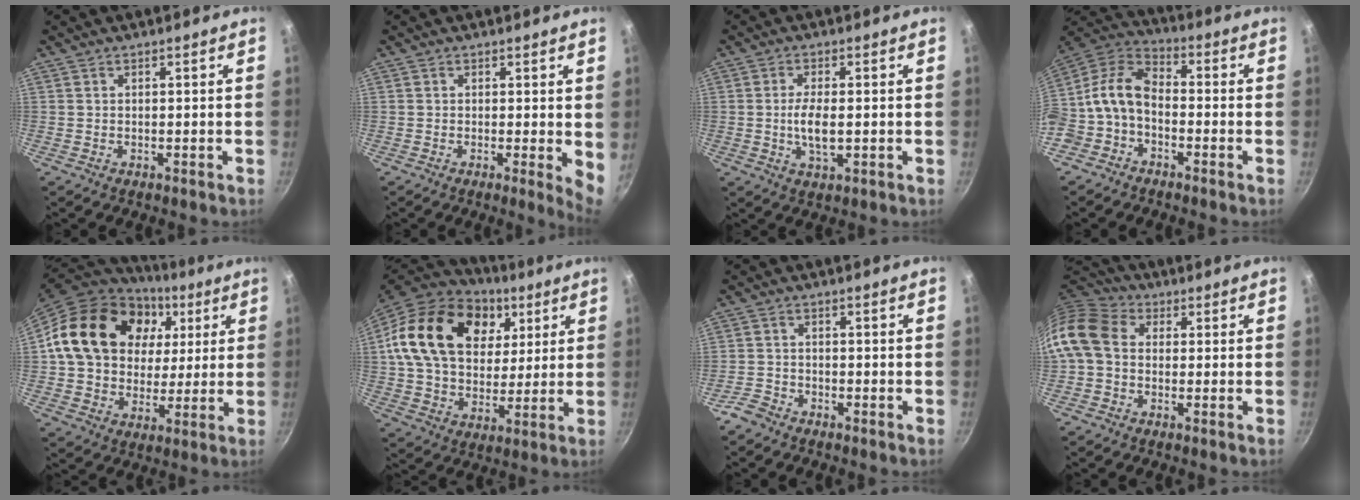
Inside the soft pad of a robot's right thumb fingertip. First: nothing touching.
{"total": 4.1, "force": [0.4, 1.2, 3.9], "torque": [-0.047, -0.012, 0.002]}
{"total": 5.4, "force": [-0.4, 2.1, 4.9], "torque": [-0.101, -0.001, -0.008]}
{"total": 10.8, "force": [-2.3, 7.2, 7.8], "torque": [-0.150, 0.055, -0.061]}
{"total": 24.0, "force": [6.2, 18.5, 13.9], "torque": [-0.226, 0.018, 0.106]}
{"total": 26.2, "force": [8.8, 18.4, 16.5], "torque": [-0.273, 0.000, 0.147]}
{"total": 3.0, "force": [-2.6, 1.4, 0.7], "torque": [-0.018, 0.024, -0.054]}
{"total": 11.4, "force": [0.2, 8.8, 7.2], "torque": [-0.125, 0.024, -0.019]}